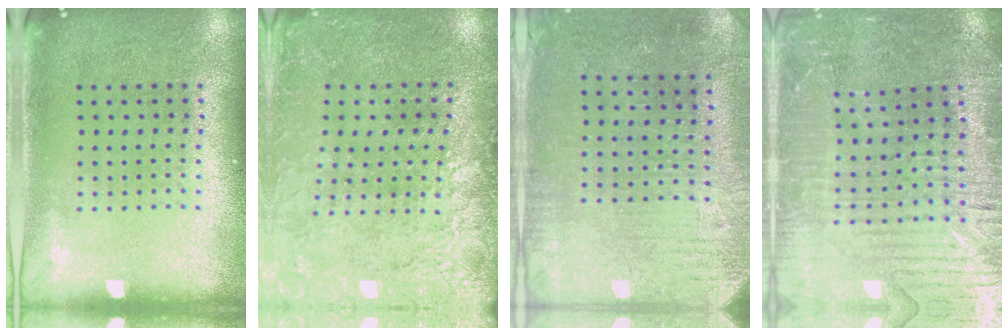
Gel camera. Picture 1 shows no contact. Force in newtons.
{"total": 2.8, "press": 2.8, "slide": 0.1}
{"total": 3.1, "press": 2.8, "slide": 1.3}
{"total": 3.5, "press": 3.4, "slide": 0.7}